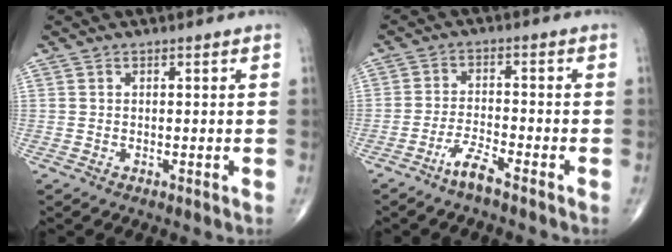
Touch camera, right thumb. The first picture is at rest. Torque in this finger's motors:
{"motor_torque": [0.61, 0.24, 0.14, -0.35, 0.04]}